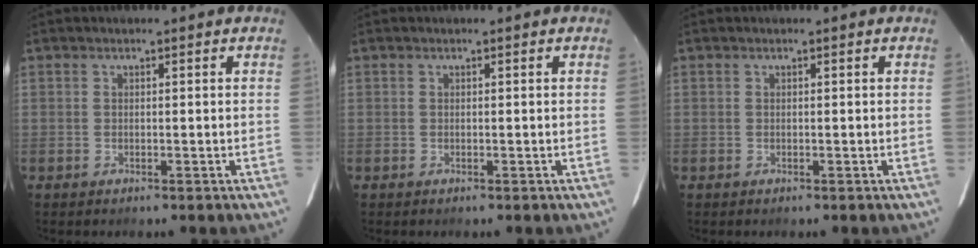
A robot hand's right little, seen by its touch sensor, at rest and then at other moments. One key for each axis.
{"total": 0.0}
{"total": 0.0}